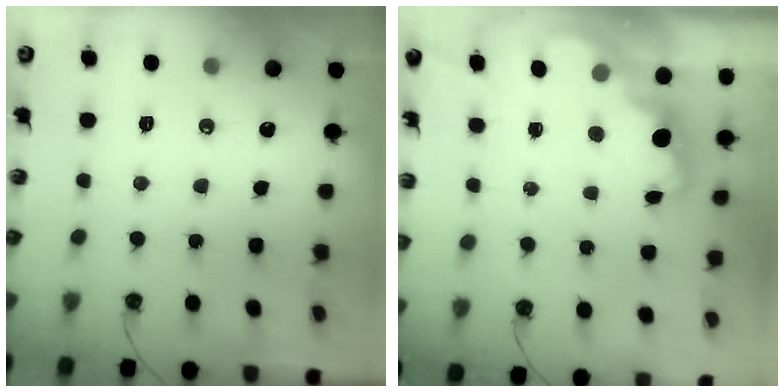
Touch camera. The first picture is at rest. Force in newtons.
{"total": 2.1, "press": 2.1, "slide": 0.6}